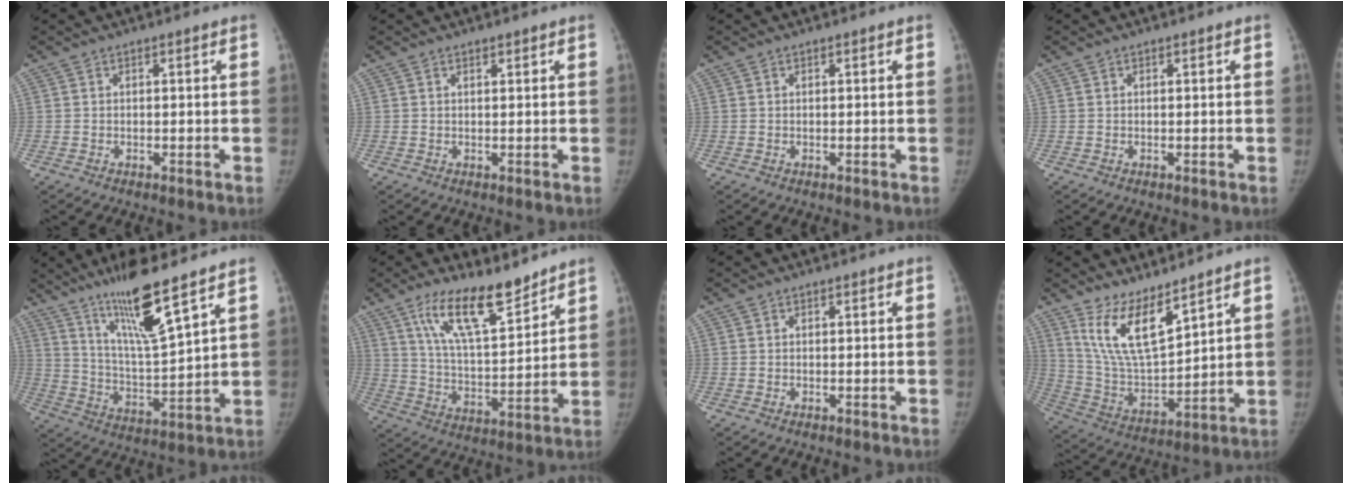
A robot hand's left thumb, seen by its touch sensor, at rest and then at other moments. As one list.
[{"total": 0.6, "force": [0.5, 0.3, 0.2], "torque": [-0.003, -0.003, 0.007]}, {"total": 0.0}, {"total": 0.0}, {"total": 14.4, "force": [9.7, 1.1, 10.6], "torque": [-0.186, -0.066, 0.185]}, {"total": 14.4, "force": [10.2, 4.2, 9.2], "torque": [-0.137, -0.063, 0.192]}, {"total": 0.0}, {"total": 12.5, "force": [8.6, 3.9, 8.2], "torque": [-0.136, -0.067, 0.187]}]